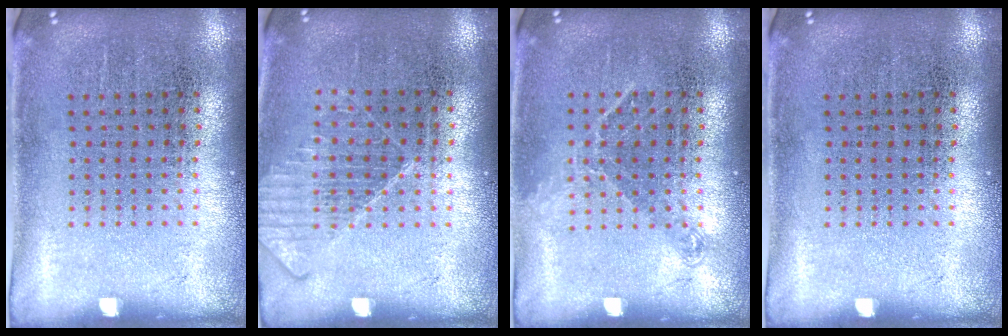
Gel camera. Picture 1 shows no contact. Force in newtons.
{"total": 1.3, "press": 1.3, "slide": 0.3}
{"total": 1.1, "press": 0.8, "slide": 0.6}
{"total": 0.0}